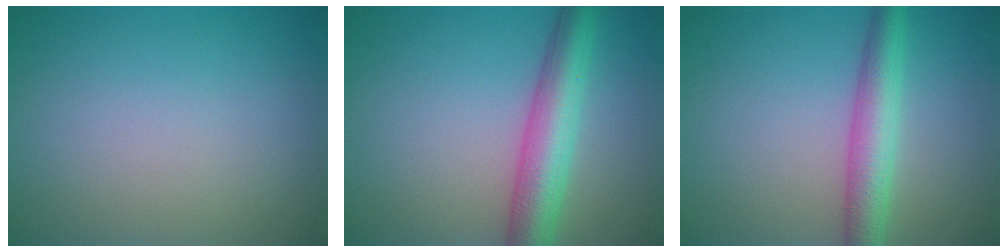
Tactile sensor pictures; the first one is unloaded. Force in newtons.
{"total": 6.0, "press": 6.0, "slide": 0.1}
{"total": 4.4, "press": 4.4, "slide": 0.1}